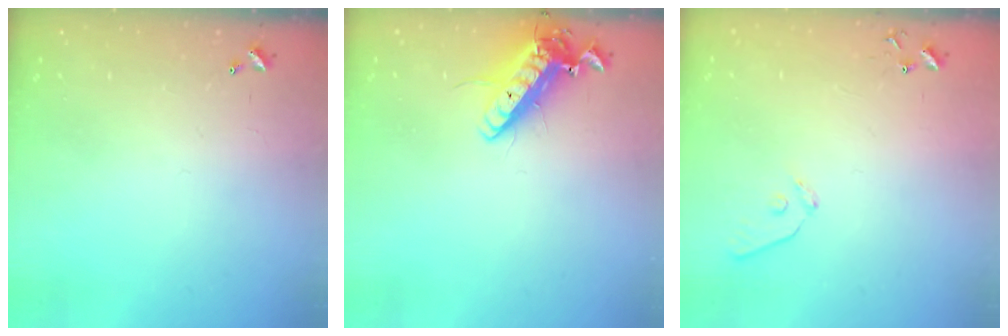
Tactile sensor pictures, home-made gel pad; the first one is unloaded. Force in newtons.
{"total": 14.5, "press": 14.2, "slide": 2.9}
{"total": 7.4, "press": 7.4, "slide": 0.6}